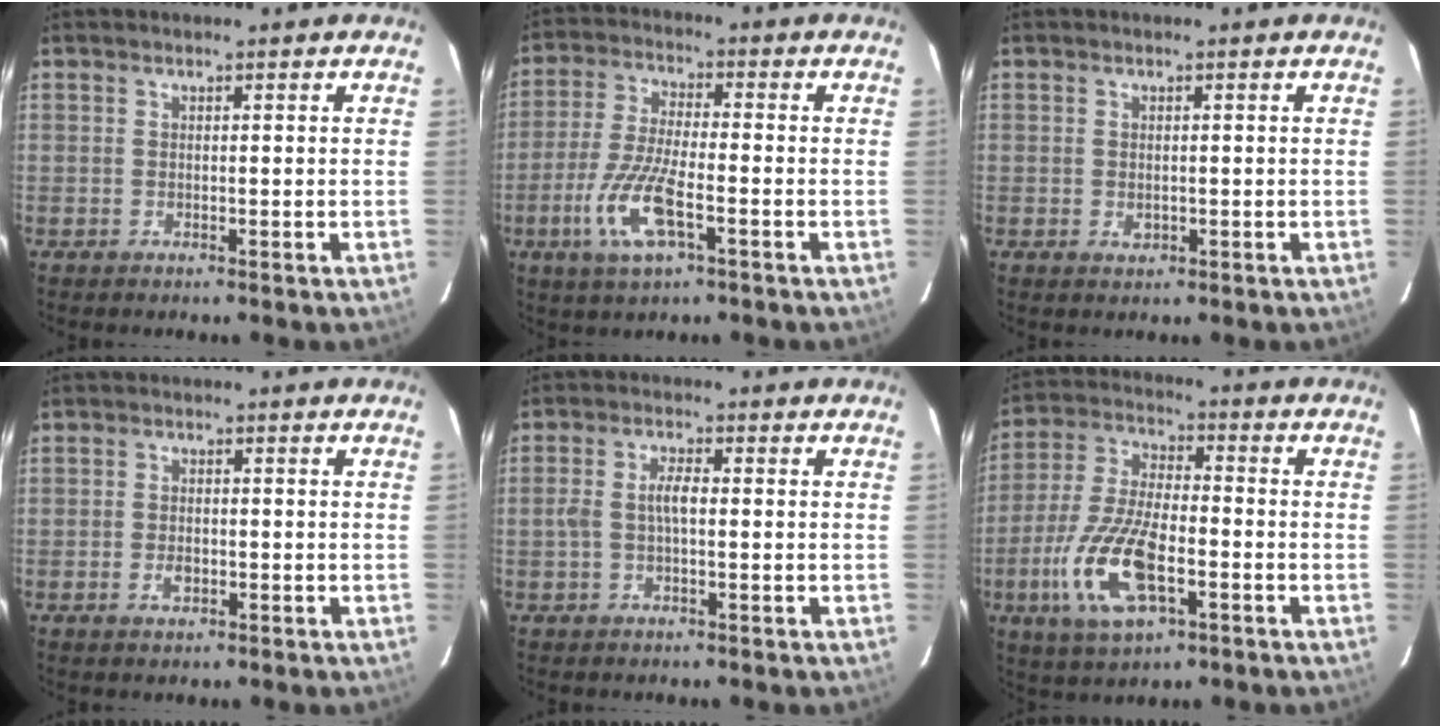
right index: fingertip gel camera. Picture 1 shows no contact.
{"total": 11.1, "force": [-4.4, 3.1, 9.7], "torque": [-0.209, -0.010, -0.086]}
{"total": 1.4, "force": [-0.2, 1.1, 0.8], "torque": [-0.014, 0.000, -0.002]}
{"total": 2.6, "force": [-1.0, 1.6, 1.8], "torque": [-0.035, 0.000, -0.017]}
{"total": 3.8, "force": [-0.4, 1.3, 3.6], "torque": [-0.074, 0.008, -0.007]}
{"total": 15.8, "force": [-5.7, 6.5, 13.2], "torque": [-0.289, -0.012, -0.105]}